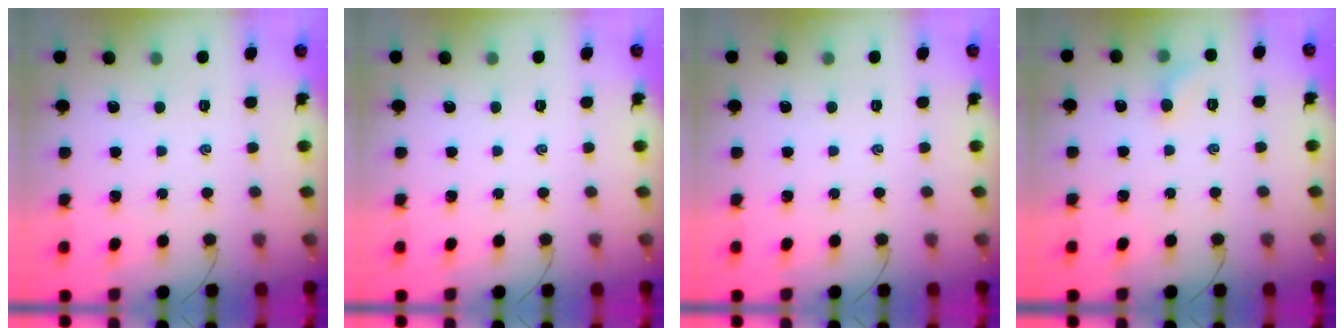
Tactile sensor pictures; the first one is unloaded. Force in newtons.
{"total": 0.0}
{"total": 0.0}
{"total": 5.2, "press": 5.0, "slide": 1.7}